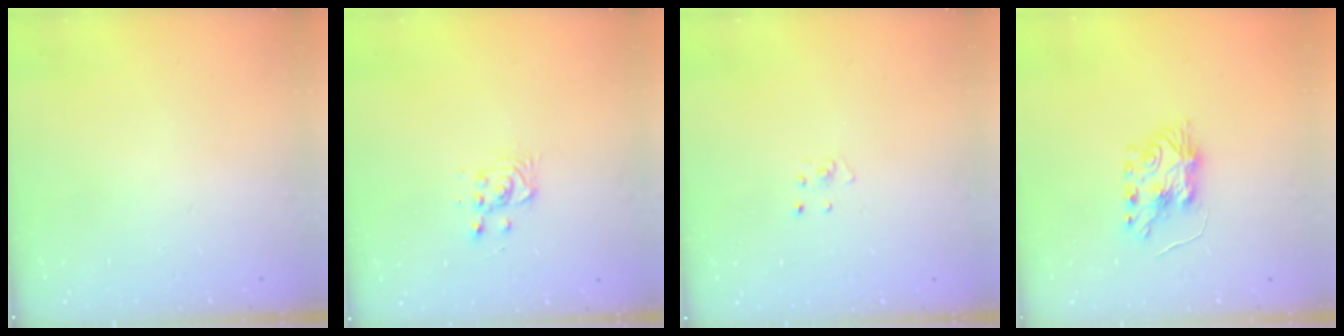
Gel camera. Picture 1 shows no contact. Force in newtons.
{"total": 3.2, "press": 3.2, "slide": 0.2}
{"total": 2.3, "press": 2.3, "slide": 0.2}
{"total": 8.7, "press": 8.6, "slide": 0.9}